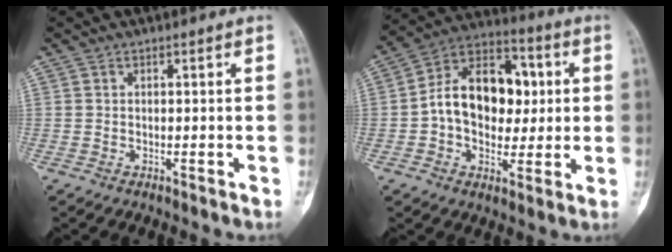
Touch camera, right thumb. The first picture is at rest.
{"total": 17.3, "force": [1.1, 11.9, 12.5], "torque": [-0.155, 0.031, 0.012]}